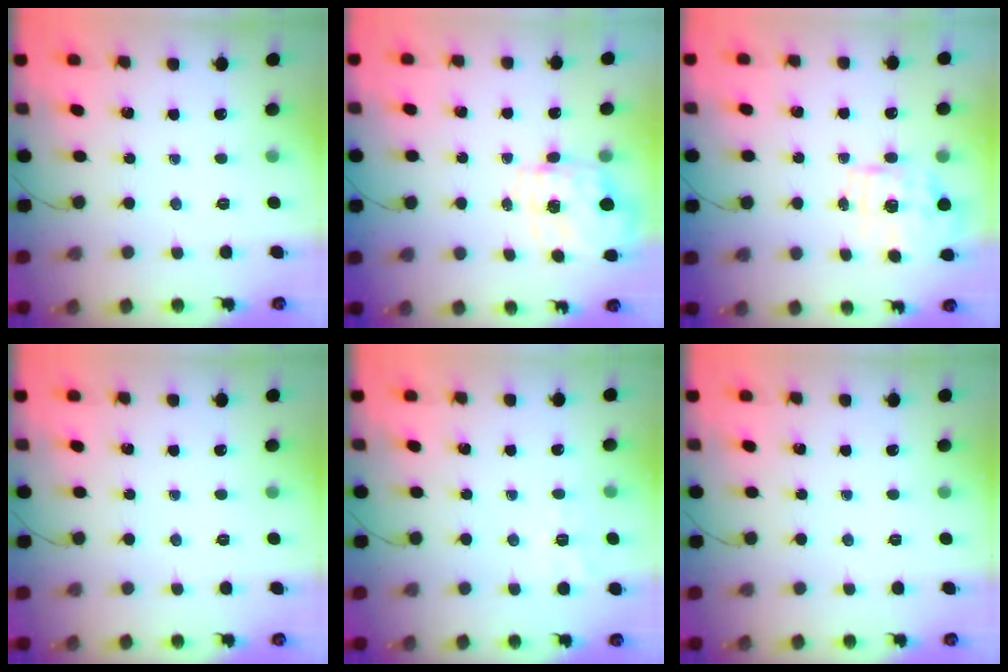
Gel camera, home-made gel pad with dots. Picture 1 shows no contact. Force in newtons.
{"total": 2.7, "press": 2.5, "slide": 1.1}
{"total": 1.7, "press": 1.5, "slide": 0.6}
{"total": 0.0}
{"total": 1.8, "press": 0.2, "slide": 1.8}
{"total": 0.0}